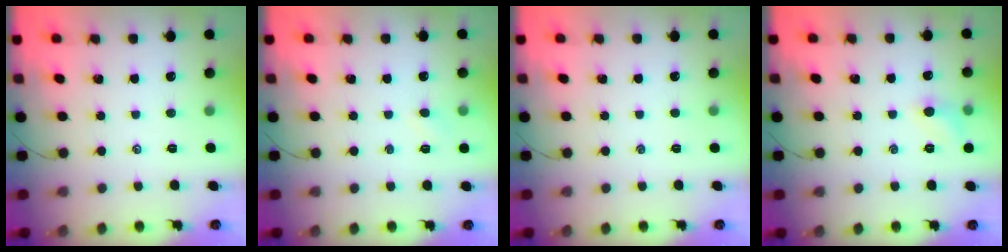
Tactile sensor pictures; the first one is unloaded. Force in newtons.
{"total": 3.0, "press": 2.9, "slide": 0.8}
{"total": 0.0}
{"total": 5.9, "press": 5.6, "slide": 1.7}